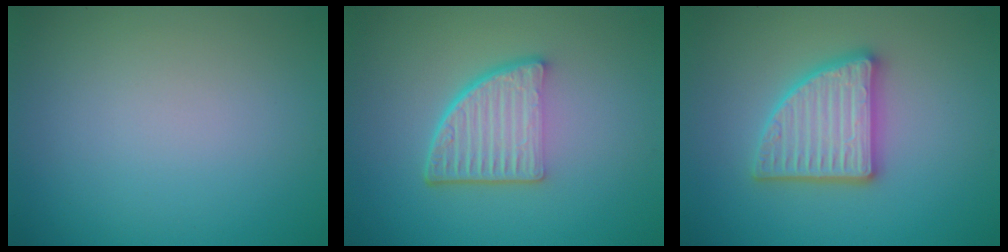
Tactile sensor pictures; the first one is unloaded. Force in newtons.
{"total": 5.5, "press": 3.8, "slide": 3.9}
{"total": 4.9, "press": 4.9, "slide": 0.7}